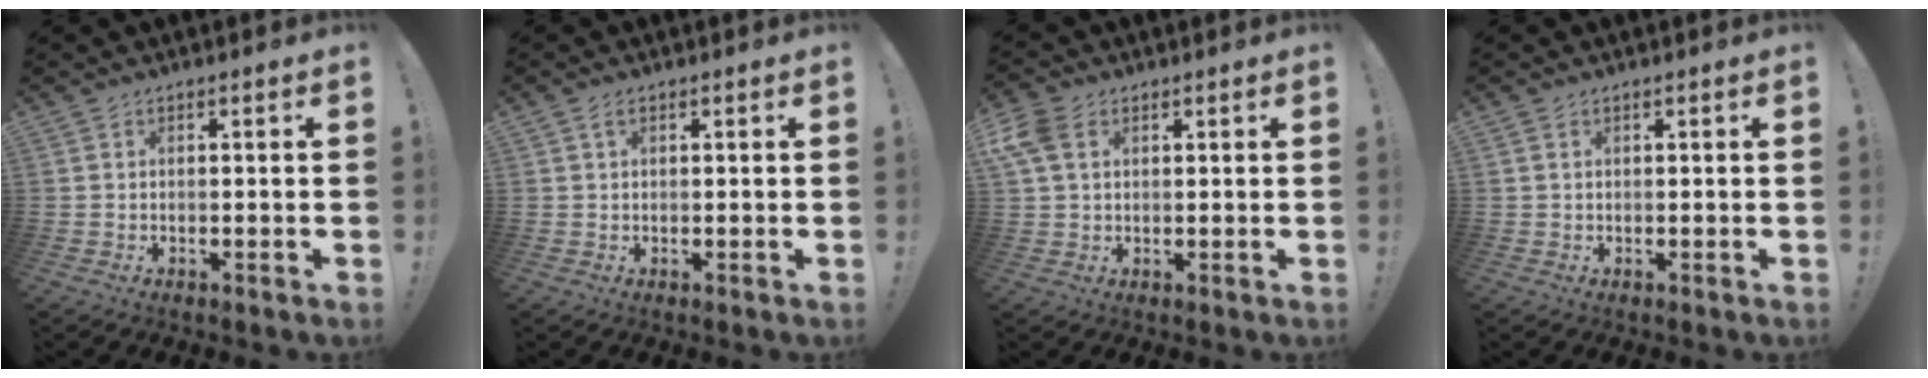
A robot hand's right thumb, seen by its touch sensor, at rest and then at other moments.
{"total": 1.9, "force": [1.0, 1.1, 1.2], "torque": [-0.023, 0.003, 0.018]}
{"total": 7.8, "force": [3.0, 5.2, 5.0], "torque": [-0.113, -0.002, 0.061]}
{"total": 1.0, "force": [0.5, 0.6, 0.5], "torque": [-0.016, 0.005, 0.011]}